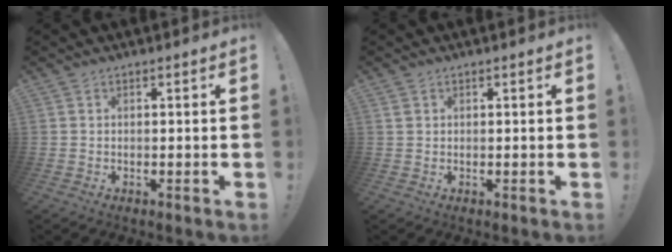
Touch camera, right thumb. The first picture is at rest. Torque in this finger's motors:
{"motor_torque": [-0.10, 0.23, 0.04, -0.13, 0.00]}